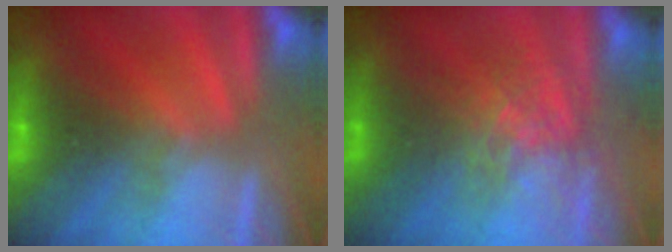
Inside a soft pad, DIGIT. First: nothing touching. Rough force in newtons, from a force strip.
{"total": 2.7}